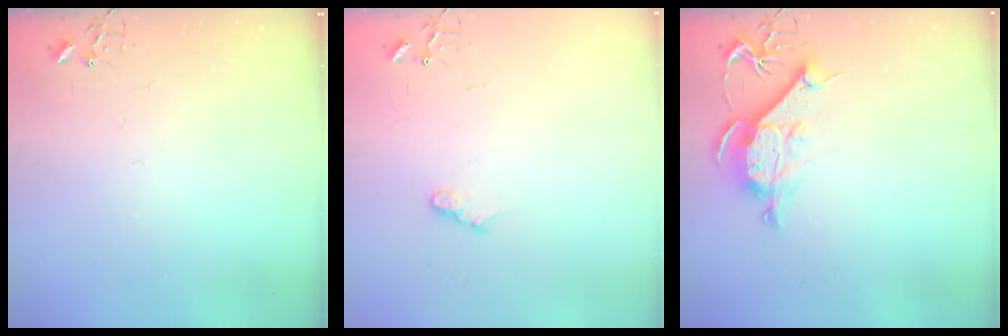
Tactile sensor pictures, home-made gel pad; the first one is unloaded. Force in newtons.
{"total": 7.2, "press": 7.1, "slide": 0.7}
{"total": 9.9, "press": 9.9, "slide": 0.6}